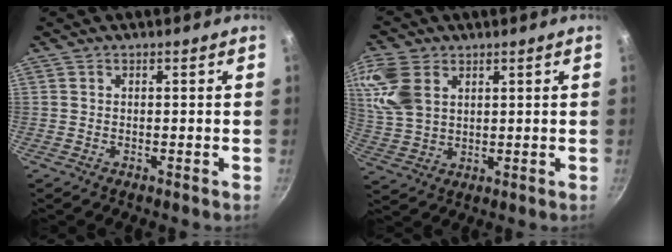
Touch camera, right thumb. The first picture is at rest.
{"total": 10.9, "force": [4.1, 7.3, 7.0], "torque": [-0.139, -0.011, 0.087]}